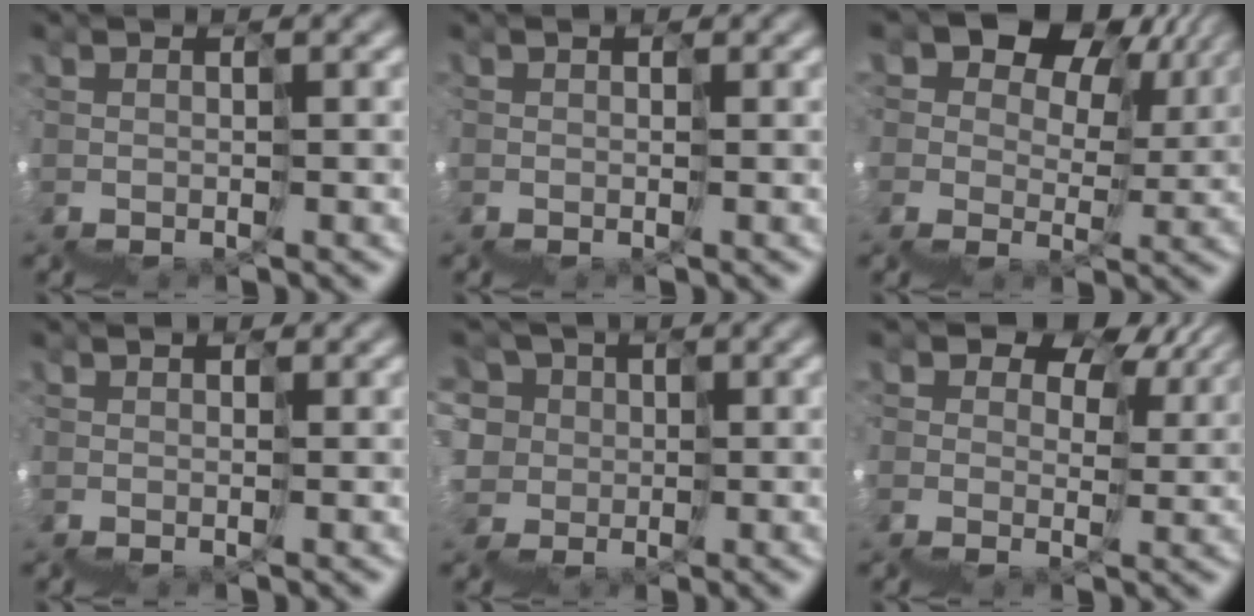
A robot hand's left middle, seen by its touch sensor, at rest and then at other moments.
{"total": 0.8, "force": [-0.2, 0.8, 0.3], "torque": [0.006, 0.001, -0.011]}
{"total": 10.0, "force": [5.9, 6.7, 4.5], "torque": [-0.080, 0.047, 0.098]}
{"total": 1.4, "force": [0.2, 1.3, 0.5], "torque": [0.006, 0.003, -0.004]}
{"total": 6.3, "force": [4.1, 4.7, -1.0], "torque": [0.013, 0.062, 0.003]}
{"total": 8.9, "force": [4.9, 6.2, 4.1], "torque": [-0.079, 0.038, 0.081]}